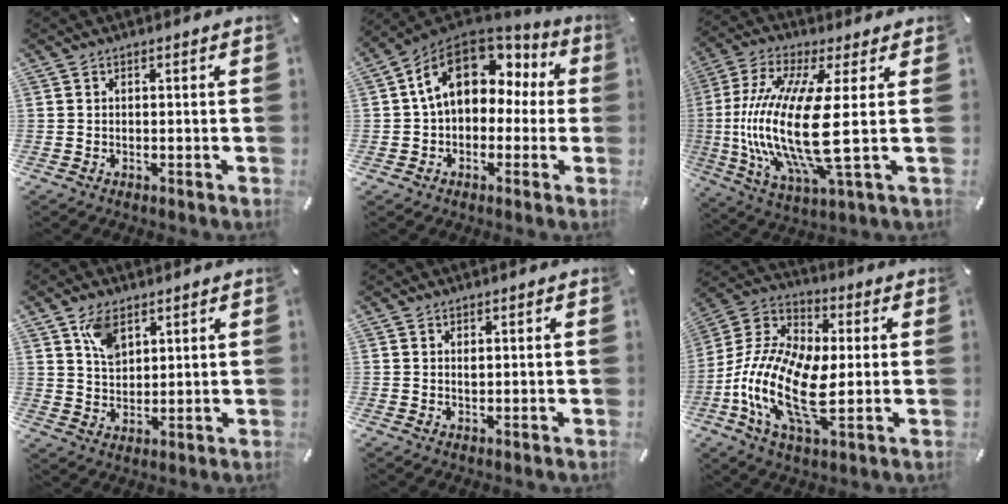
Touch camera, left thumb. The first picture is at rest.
{"total": 15.9, "force": [5.0, 11.2, 10.2], "torque": [-0.183, -0.010, 0.089]}
{"total": 20.7, "force": [0.0, 4.8, 20.2], "torque": [-0.451, -0.035, -0.012]}
{"total": 6.9, "force": [4.2, 4.3, 3.4], "torque": [-0.063, -0.003, 0.078]}
{"total": 0.9, "force": [0.4, 0.5, 0.6], "torque": [-0.013, 0.003, 0.008]}
{"total": 17.7, "force": [-4.0, 8.6, 14.9], "torque": [-0.337, -0.010, -0.078]}